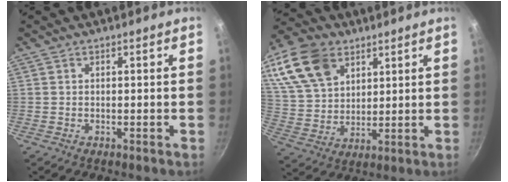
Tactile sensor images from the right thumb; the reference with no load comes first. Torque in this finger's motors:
{"motor_torque": [-0.06, 3.36, 0.14, 1.26, 0.09]}